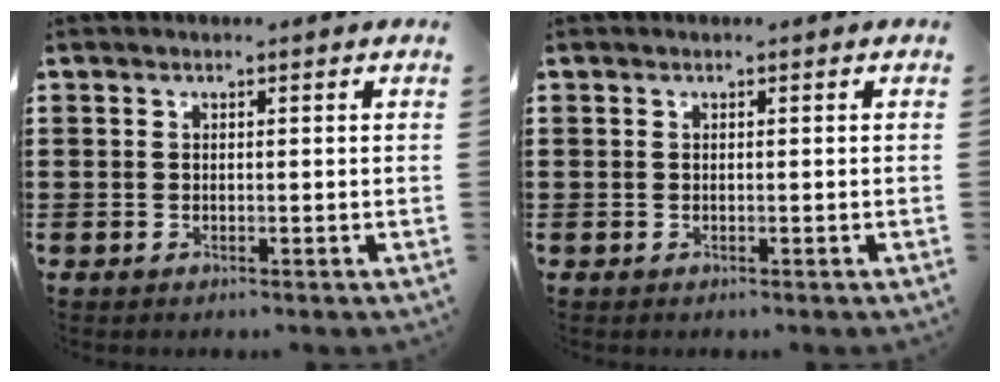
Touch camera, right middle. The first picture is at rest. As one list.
[{"total": 0.0}]